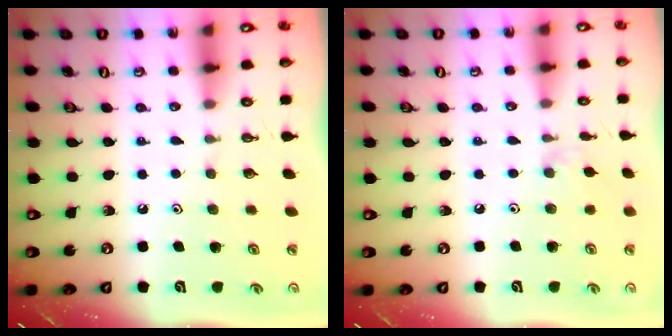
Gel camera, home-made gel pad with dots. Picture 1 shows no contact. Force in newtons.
{"total": 3.0, "press": 2.9, "slide": 0.5}